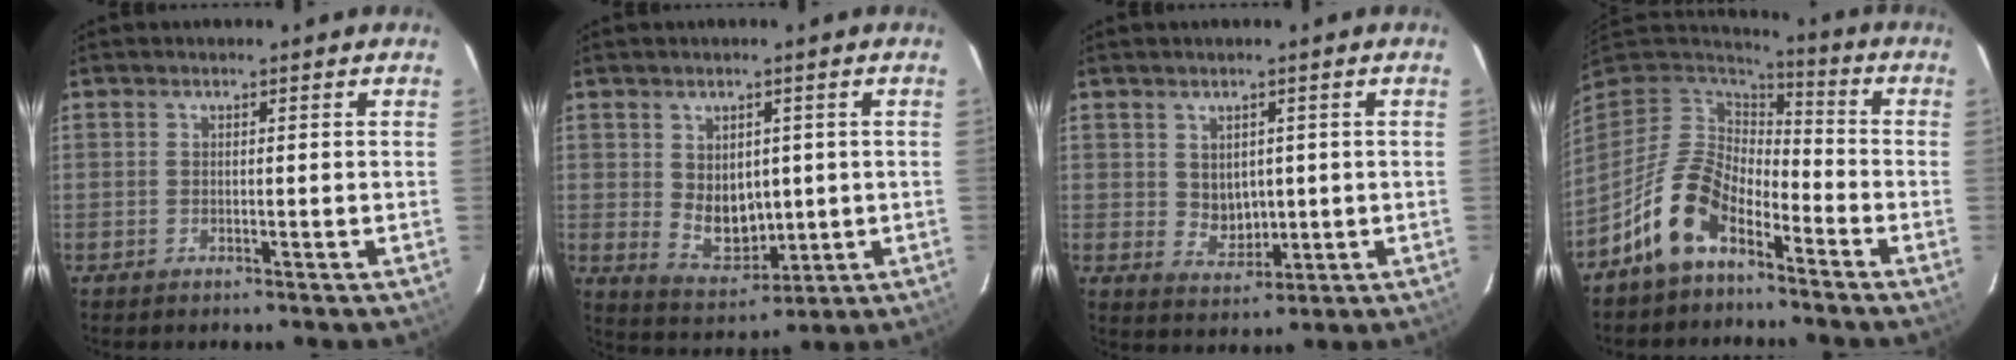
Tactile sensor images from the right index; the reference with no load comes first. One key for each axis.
{"total": 7.4, "fx": 0.9, "fy": 5.7, "fz": 4.6, "tx": -0.080, "ty": -0.009, "tz": 0.040}
{"total": 4.3, "fx": 1.0, "fy": 3.7, "fz": 2.0, "tx": -0.032, "ty": -0.001, "tz": 0.031}
{"total": 12.7, "fx": -7.8, "fy": 6.7, "fz": 7.5, "tx": -0.156, "ty": 0.011, "tz": -0.150}